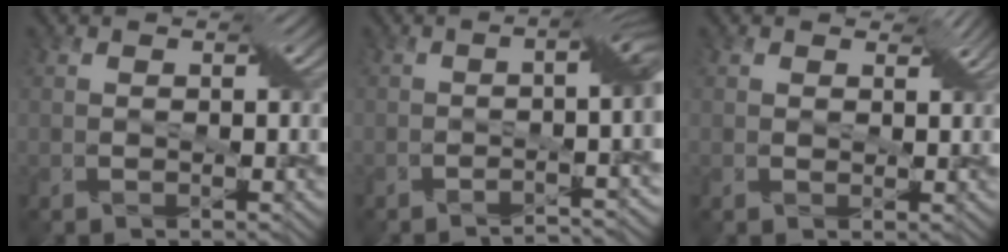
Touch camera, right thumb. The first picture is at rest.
{"total": 9.7, "force": [-3.1, 2.7, 8.8], "torque": [-0.070, 0.006, -0.059]}
{"total": 1.6, "force": [1.1, 1.0, 0.7], "torque": [-0.014, -0.003, 0.020]}